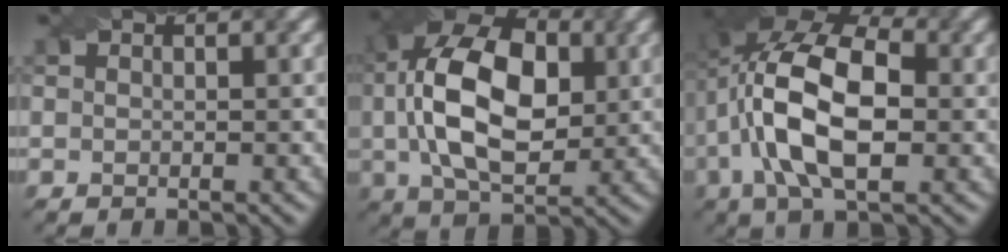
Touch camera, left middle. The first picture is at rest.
{"total": 12.5, "force": [1.4, 7.3, 10.1], "torque": [-0.197, 0.018, 0.022]}
{"total": 12.5, "force": [-0.2, 6.6, 10.6], "torque": [-0.210, 0.020, -0.014]}